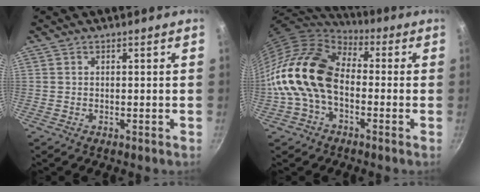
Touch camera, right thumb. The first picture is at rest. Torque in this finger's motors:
{"motor_torque": [2.36, 2.64, 2.10, -0.67, 0.69]}